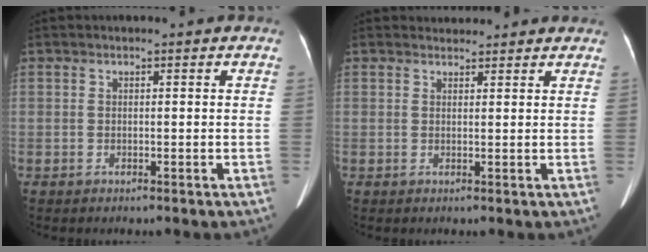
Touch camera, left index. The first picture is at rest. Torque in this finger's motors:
{"motor_torque": [-0.01, -0.10, -0.04, 0.01]}